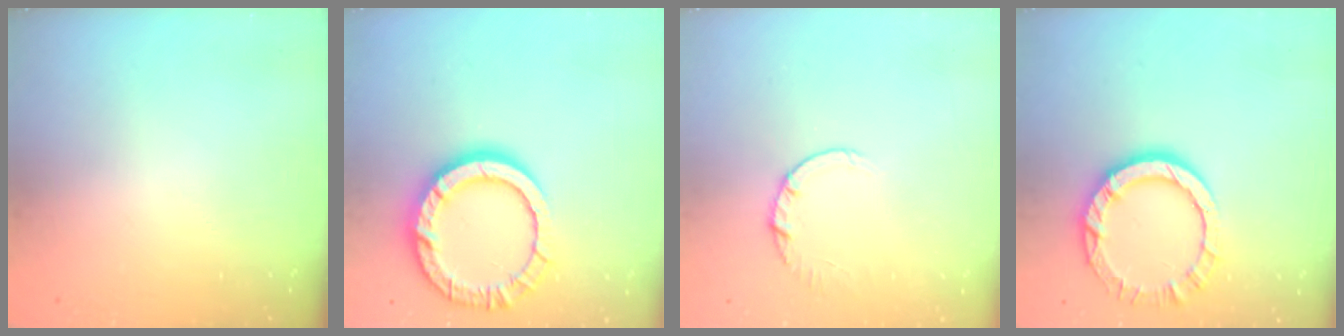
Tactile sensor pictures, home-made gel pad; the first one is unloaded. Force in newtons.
{"total": 14.5, "press": 14.5, "slide": 1.1}
{"total": 2.7, "press": 2.7, "slide": 0.4}
{"total": 9.6, "press": 9.6, "slide": 0.5}